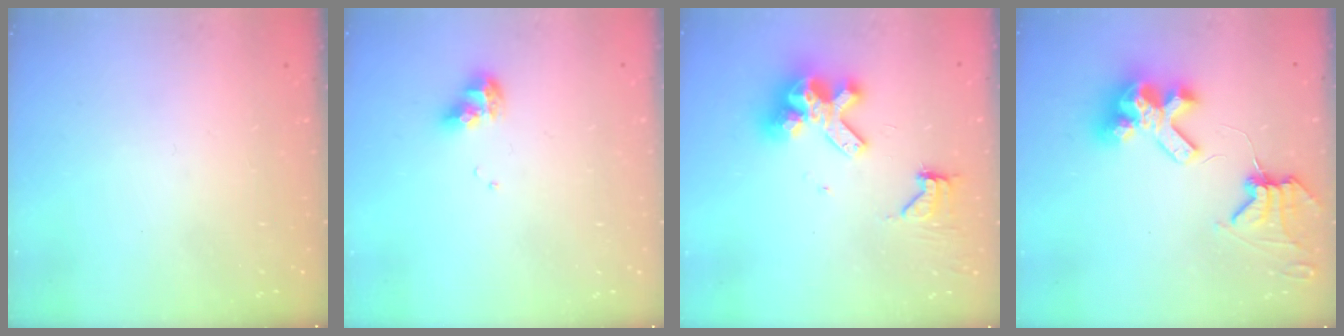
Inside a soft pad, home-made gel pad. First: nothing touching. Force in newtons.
{"total": 8.9, "press": 8.9, "slide": 0.8}
{"total": 12.6, "press": 12.5, "slide": 1.6}
{"total": 10.3, "press": 10.2, "slide": 1.4}